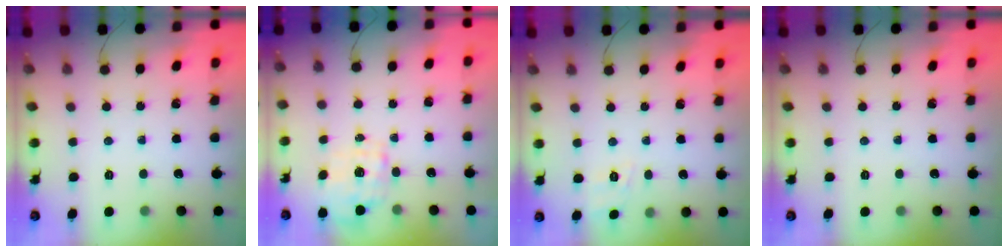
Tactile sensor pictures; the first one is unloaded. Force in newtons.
{"total": 1.9, "press": 1.8, "slide": 0.6}
{"total": 3.4, "press": 2.9, "slide": 1.7}
{"total": 0.0}